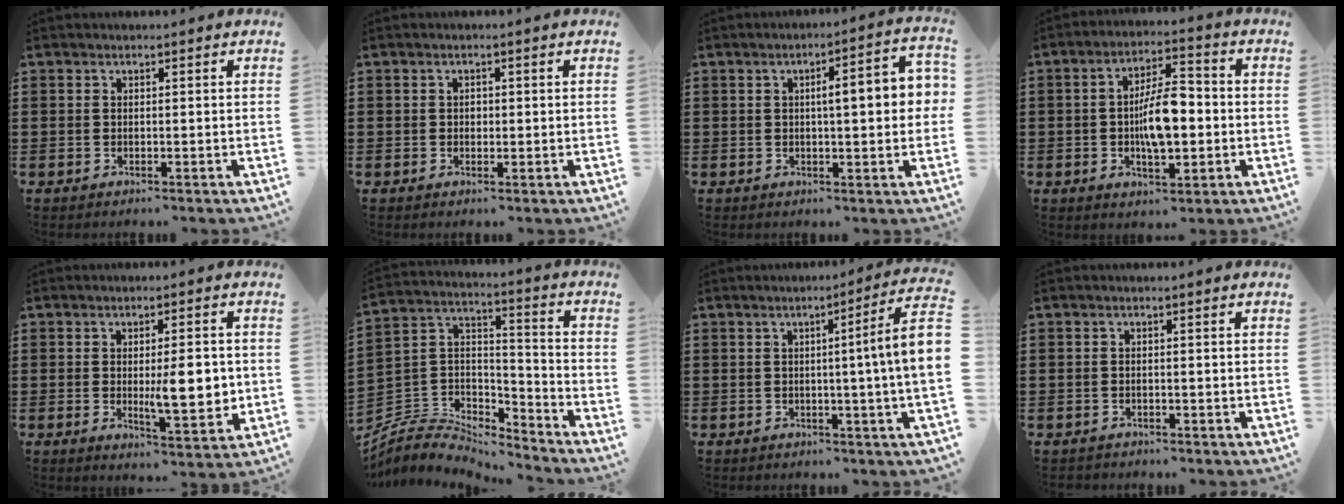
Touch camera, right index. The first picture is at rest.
{"total": 0.8, "force": [0.0, 0.6, 0.5], "torque": [-0.011, 0.002, 0.001]}
{"total": 6.4, "force": [0.6, 1.2, 6.2], "torque": [-0.096, -0.001, 0.002]}
{"total": 8.6, "force": [-0.9, 3.4, 7.8], "torque": [-0.153, 0.002, -0.024]}
{"total": 7.5, "force": [-0.2, 2.3, 7.1], "torque": [-0.098, -0.007, -0.005]}
{"total": 5.7, "force": [-5.2, 2.3, 0.4], "torque": [-0.031, -0.004, -0.110]}
{"total": 6.6, "force": [0.1, -1.0, 6.5], "torque": [-0.099, -0.022, -0.004]}
{"total": 0.9, "force": [-0.9, 0.2, 0.0], "torque": [-0.003, 0.001, -0.020]}